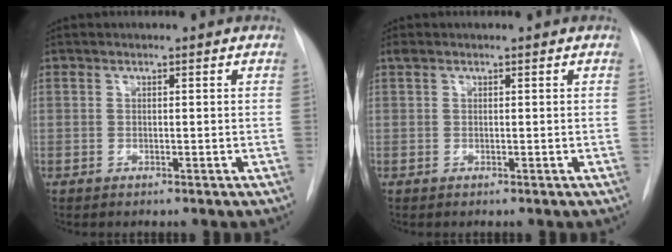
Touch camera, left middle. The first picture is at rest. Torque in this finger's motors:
{"motor_torque": [0.18, -0.14, -0.02, 0.03]}